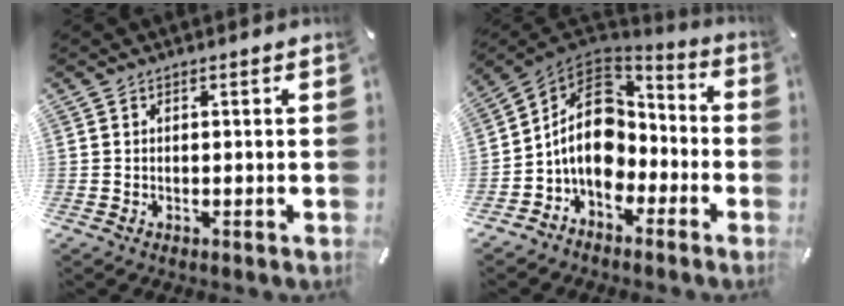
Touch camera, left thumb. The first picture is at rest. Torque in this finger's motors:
{"motor_torque": [1.13, 1.94, 1.11, 0.96, 0.20]}